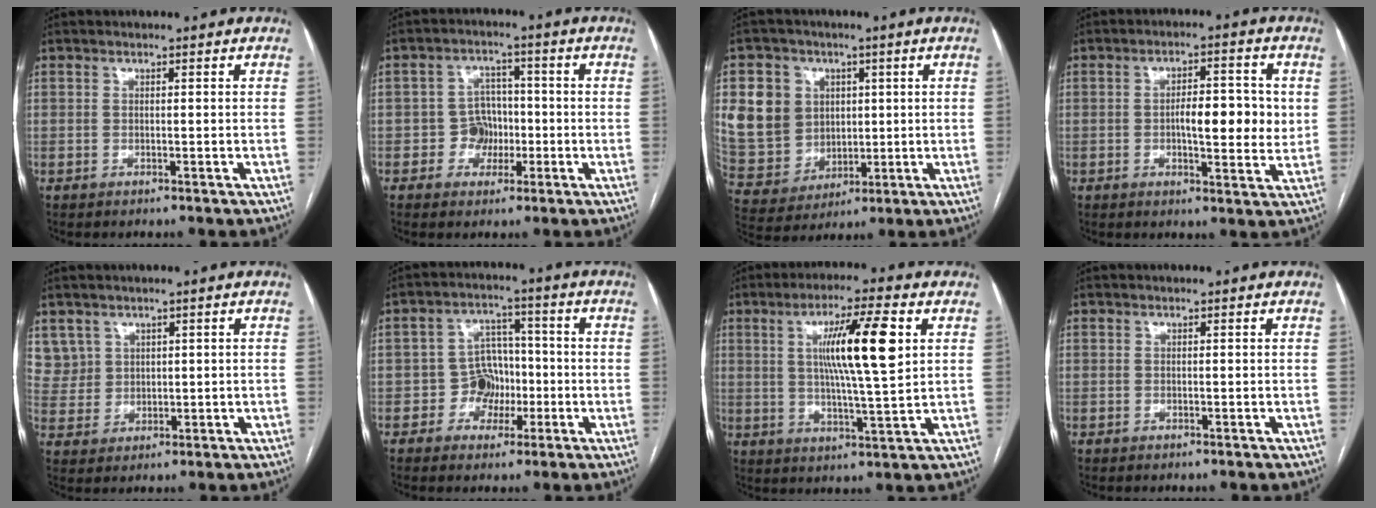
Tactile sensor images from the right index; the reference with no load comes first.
{"total": 4.9, "force": [-1.2, 4.5, 1.5], "torque": [-0.018, 0.017, -0.018]}
{"total": 12.1, "force": [3.0, 10.8, 4.7], "torque": [-0.127, 0.029, 0.074]}
{"total": 8.2, "force": [0.2, 2.5, 7.8], "torque": [-0.116, 0.004, 0.001]}
{"total": 5.7, "force": [3.2, 4.8, -0.1], "torque": [0.002, 0.011, 0.073]}
{"total": 6.2, "force": [-1.7, 5.4, 2.4], "torque": [-0.033, 0.024, -0.026]}
{"total": 12.0, "force": [3.3, 0.4, 11.6], "torque": [-0.198, 0.002, 0.054]}
{"total": 0.0}